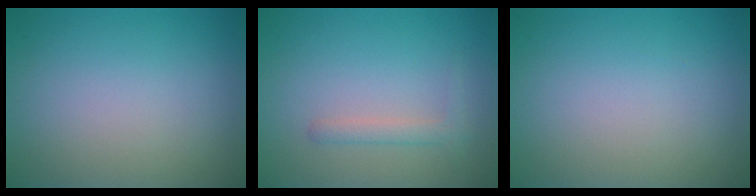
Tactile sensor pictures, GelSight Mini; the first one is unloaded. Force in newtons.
{"total": 0.9, "press": 0.9, "slide": 0.1}
{"total": 0.0}